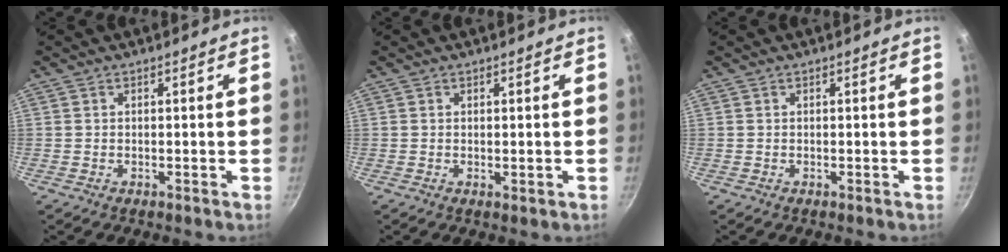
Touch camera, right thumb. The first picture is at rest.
{"total": 0.6, "force": [0.1, 0.2, 0.5], "torque": [-0.007, -0.003, 0.001]}
{"total": 0.0}